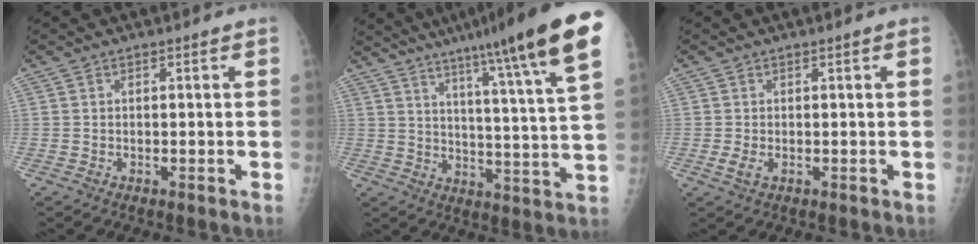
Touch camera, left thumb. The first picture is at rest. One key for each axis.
{"total": 21.7, "fx": 13.6, "fy": 1.0, "fz": 16.9, "tx": -0.229, "ty": -0.049, "tz": 0.185}
{"total": 2.1, "fx": -0.2, "fy": 1.0, "fz": 1.8, "tx": -0.040, "ty": 0.003, "tz": 0.001}